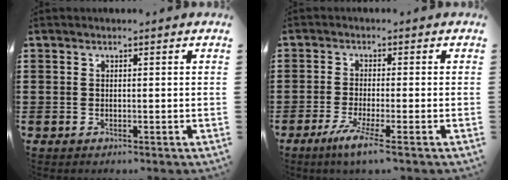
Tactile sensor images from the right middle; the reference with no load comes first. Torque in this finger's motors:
{"motor_torque": [1.60, -0.27, 0.15, 0.11]}